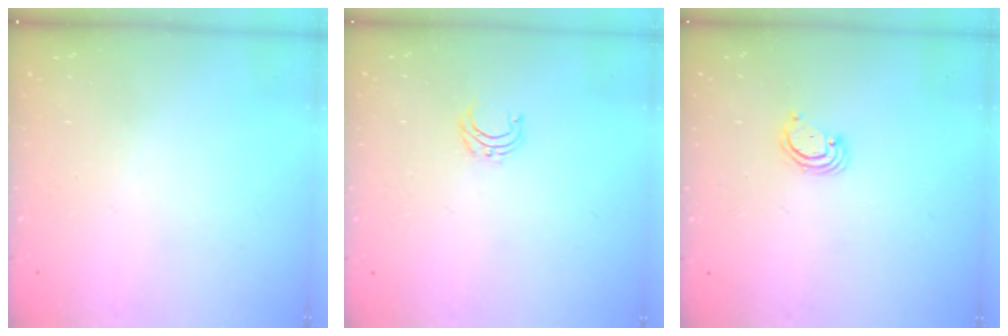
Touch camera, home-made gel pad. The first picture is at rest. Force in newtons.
{"total": 4.2, "press": 4.2, "slide": 0.4}
{"total": 2.8, "press": 2.8, "slide": 0.3}